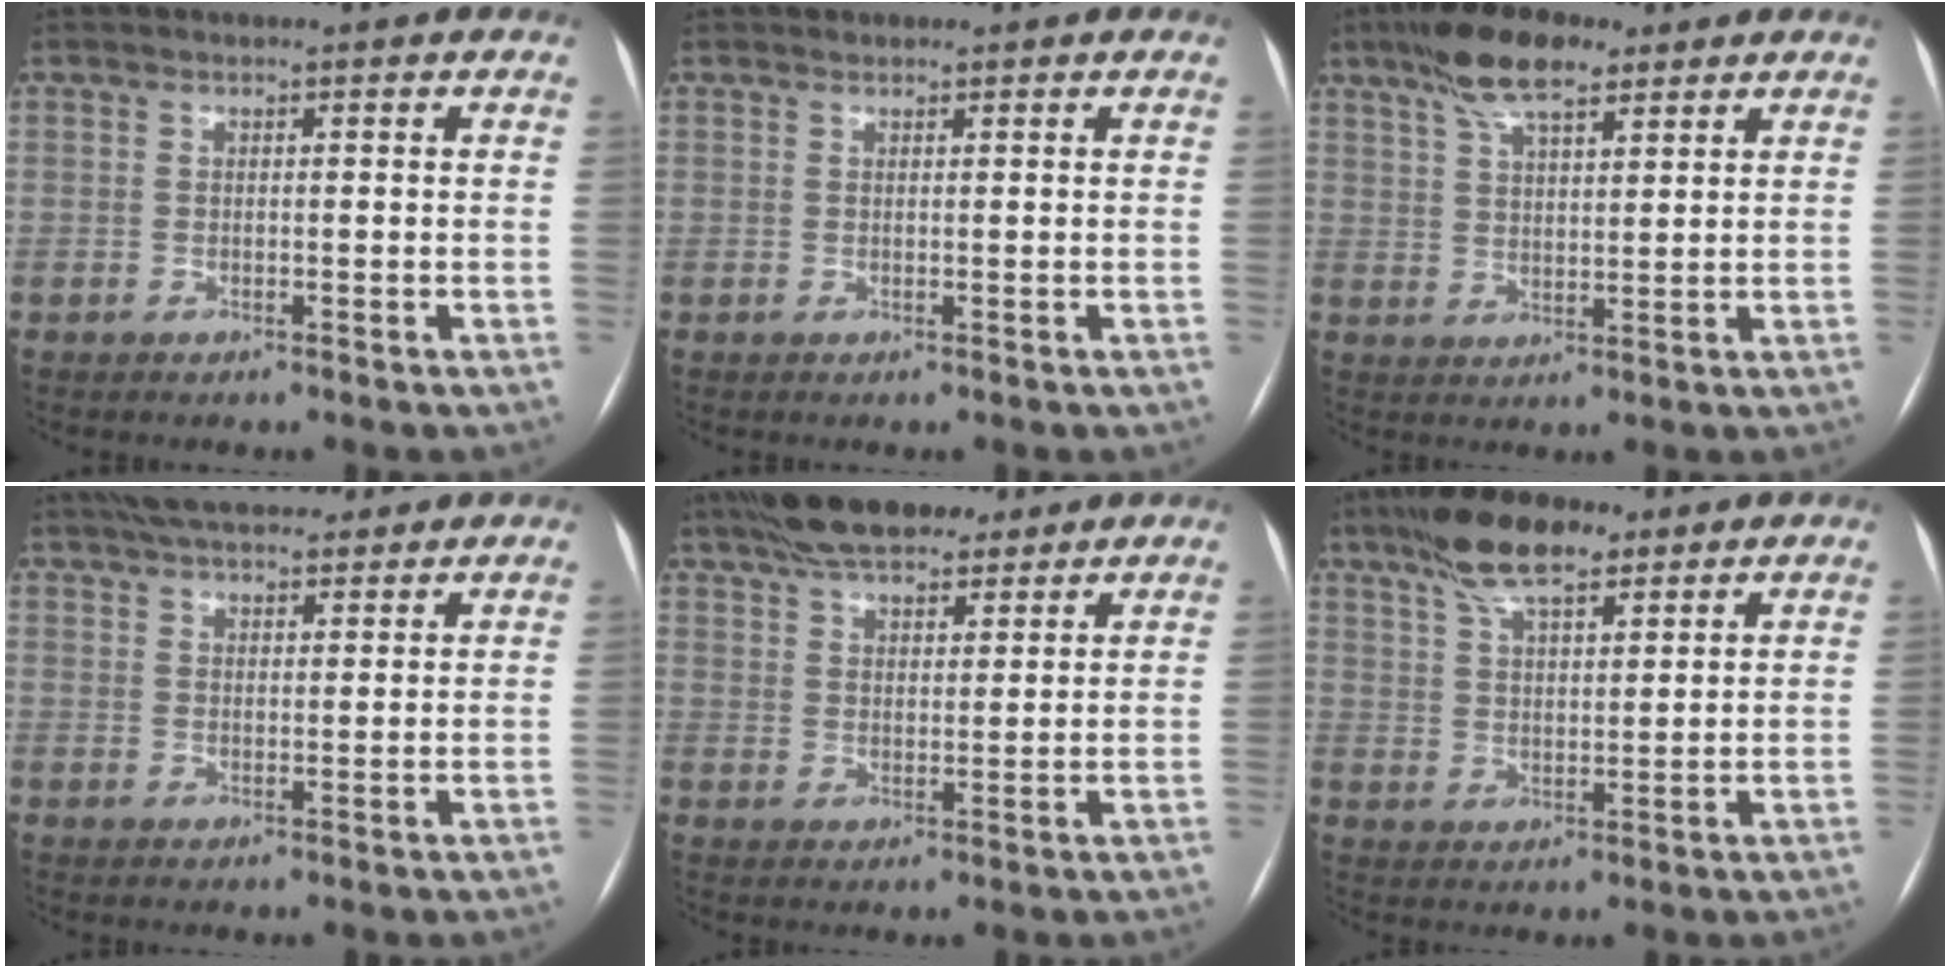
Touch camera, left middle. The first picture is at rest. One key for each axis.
{"total": 0.6, "fx": 0.5, "fy": 0.3, "fz": 0.0, "tx": -0.004, "ty": 0.003, "tz": 0.008}
{"total": 9.3, "fx": 6.3, "fy": 3.0, "fz": 6.1, "tx": -0.116, "ty": 0.018, "tz": 0.111}
{"total": 12.4, "fx": 10.4, "fy": 3.6, "fz": 5.8, "tx": -0.088, "ty": 0.037, "tz": 0.157}
{"total": 12.8, "fx": 10.1, "fy": 4.4, "fz": 6.6, "tx": -0.114, "ty": 0.038, "tz": 0.166}
{"total": 10.0, "fx": 7.1, "fy": 3.2, "fz": 6.4, "tx": -0.120, "ty": 0.018, "tz": 0.125}